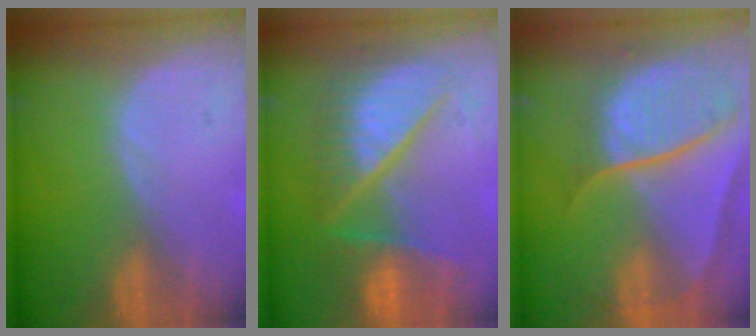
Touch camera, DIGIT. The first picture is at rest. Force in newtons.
{"total": 10.9, "press": 10.9, "slide": 1.4}
{"total": 10.7, "press": 8.9, "slide": 5.9}